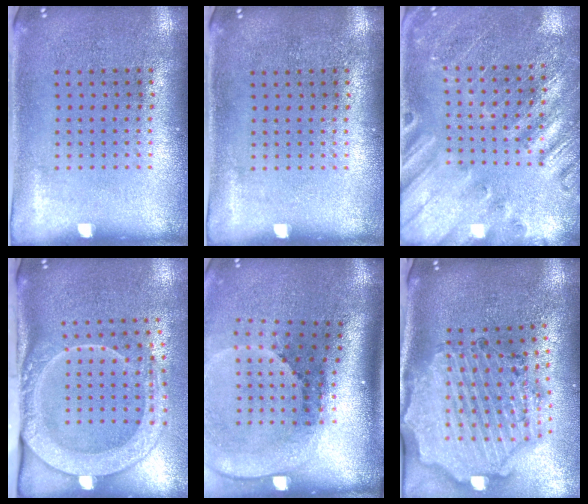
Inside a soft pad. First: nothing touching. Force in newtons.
{"total": 0.0}
{"total": 2.4, "press": 2.4, "slide": 0.3}
{"total": 2.7, "press": 2.1, "slide": 1.6}
{"total": 2.5, "press": 1.7, "slide": 1.8}
{"total": 2.9, "press": 2.6, "slide": 1.2}